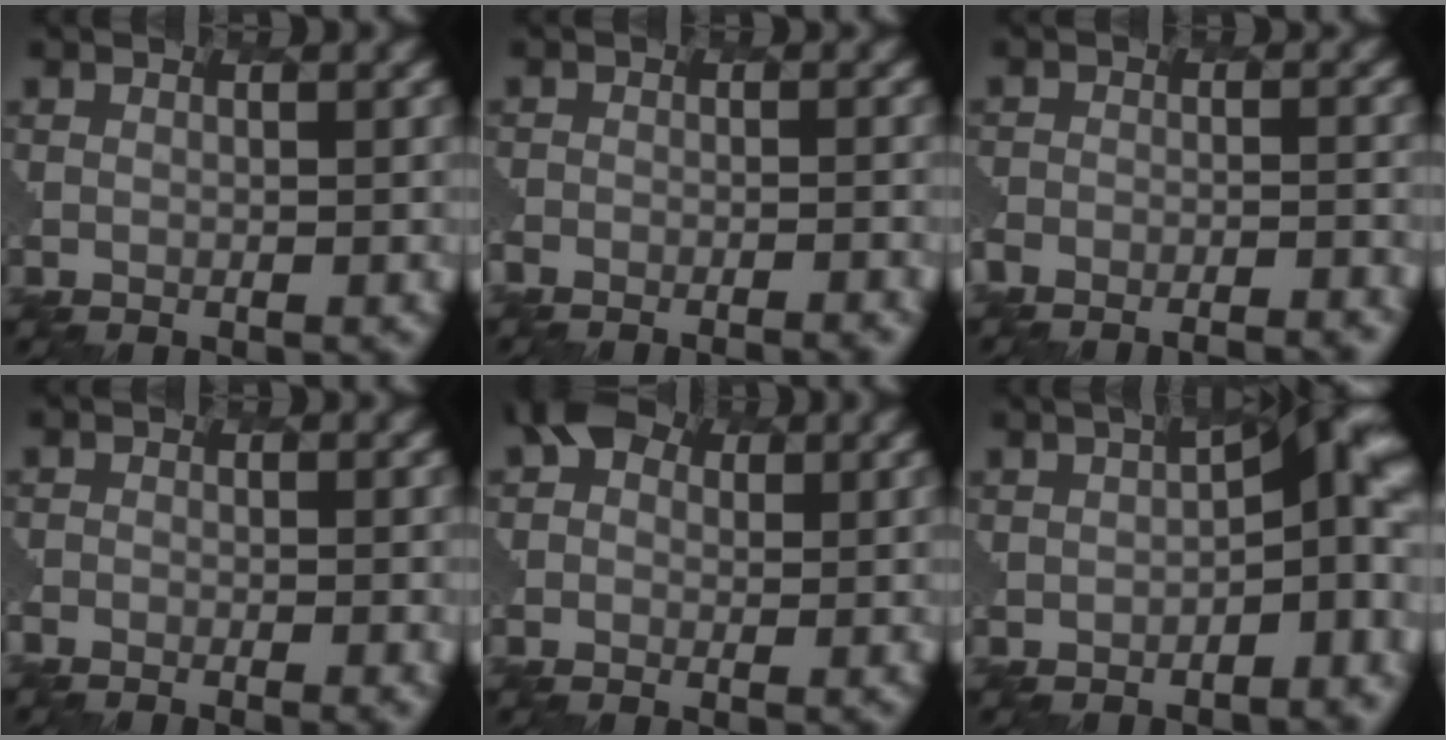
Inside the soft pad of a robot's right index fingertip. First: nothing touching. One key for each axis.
{"total": 5.3, "fx": -5.0, "fy": 1.2, "fz": 1.4, "tx": -0.003, "ty": 0.007, "tz": -0.055}
{"total": 8.3, "fx": -8.0, "fy": 1.7, "fz": 1.3, "tx": -0.006, "ty": 0.007, "tz": -0.094}
{"total": 3.1, "fx": -2.4, "fy": 0.9, "fz": 1.7, "tx": -0.015, "ty": 0.014, "tz": -0.033}
{"total": 3.3, "fx": 1.1, "fy": 2.6, "fz": 1.7, "tx": -0.017, "ty": 0.020, "tz": -0.001}
{"total": 10.0, "fx": -0.8, "fy": 4.5, "fz": 8.9, "tx": -0.102, "ty": 0.011, "tz": -0.010}